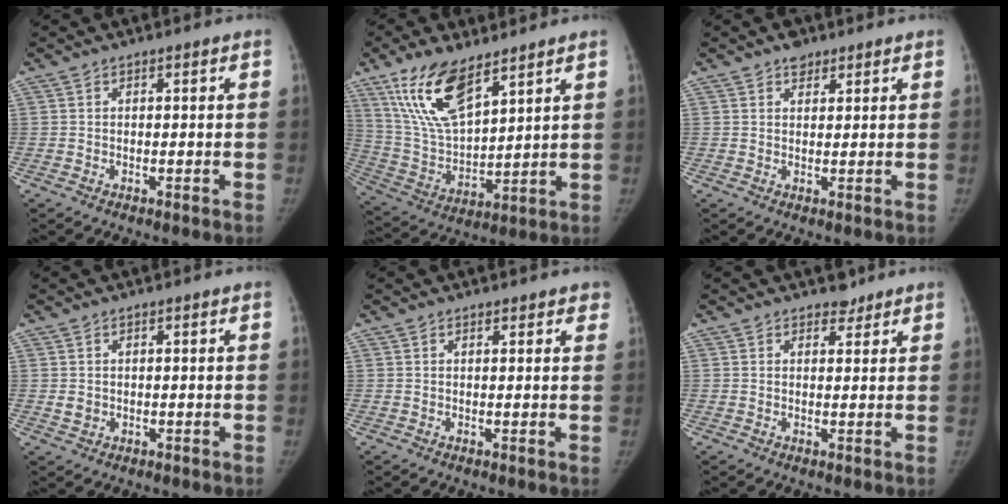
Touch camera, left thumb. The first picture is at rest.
{"total": 15.5, "force": [9.6, 6.1, 10.5], "torque": [-0.186, -0.041, 0.198]}
{"total": 2.8, "force": [1.9, 1.7, 1.0], "torque": [0.002, -0.009, 0.026]}
{"total": 1.8, "force": [0.0, 1.6, 0.8], "torque": [-0.009, 0.000, 0.006]}
{"total": 2.1, "force": [1.7, 1.0, 0.9], "torque": [0.011, -0.001, 0.014]}
{"total": 2.0, "force": [1.6, 1.1, 0.2], "torque": [0.011, -0.011, 0.019]}